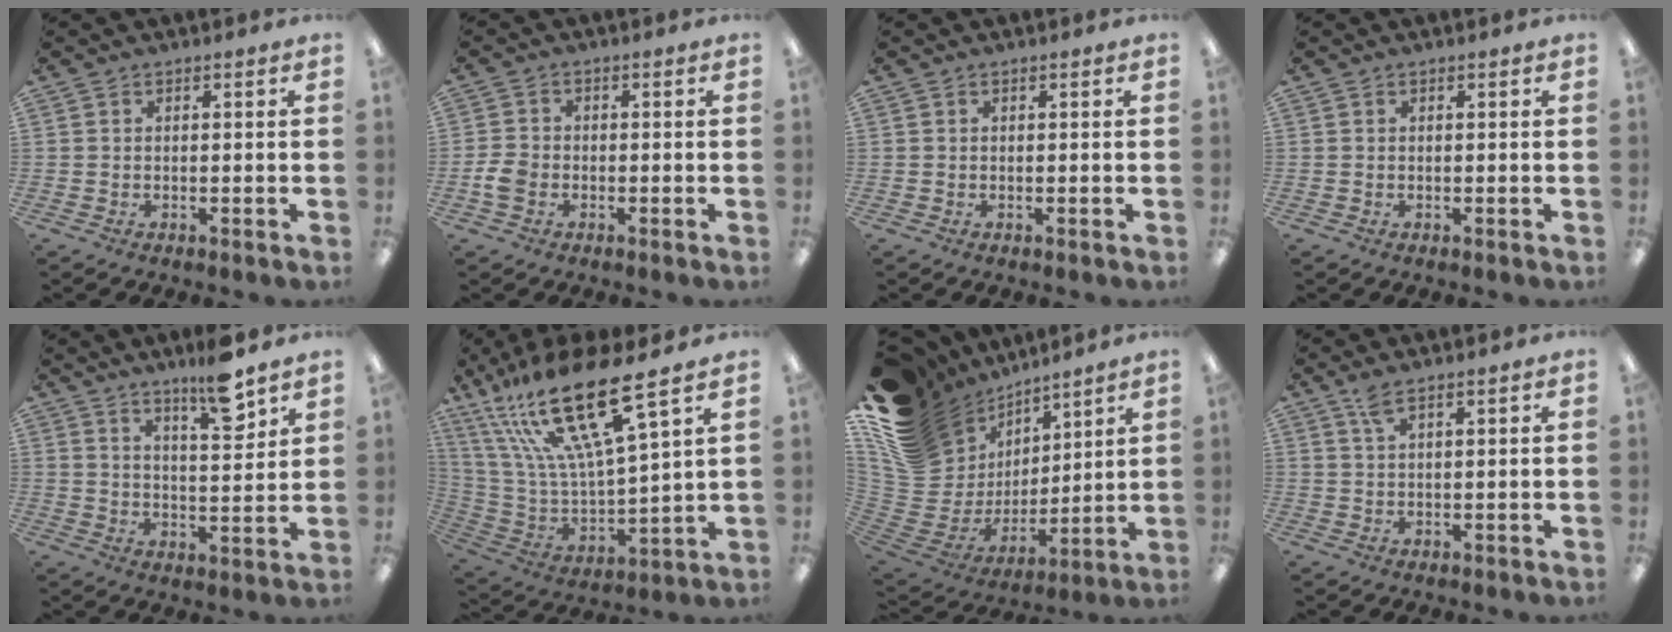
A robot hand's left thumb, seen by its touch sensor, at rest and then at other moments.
{"total": 4.0, "force": [-1.3, 3.0, 2.3], "torque": [-0.051, 0.006, -0.027]}
{"total": 0.0}
{"total": 0.0}
{"total": 10.5, "force": [7.8, 2.3, 6.6], "torque": [-0.092, -0.049, 0.128]}
{"total": 23.7, "force": [16.9, 5.2, 15.7], "torque": [-0.319, -0.109, 0.281]}
{"total": 18.9, "force": [9.8, 13.8, 8.4], "torque": [-0.188, -0.067, 0.202]}
{"total": 3.0, "force": [2.2, 0.5, 2.0], "torque": [-0.045, 0.002, 0.038]}